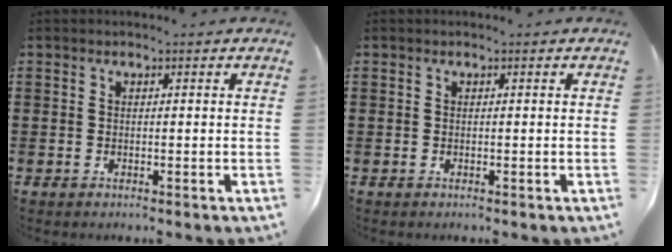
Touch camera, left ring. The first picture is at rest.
{"total": 0.0}